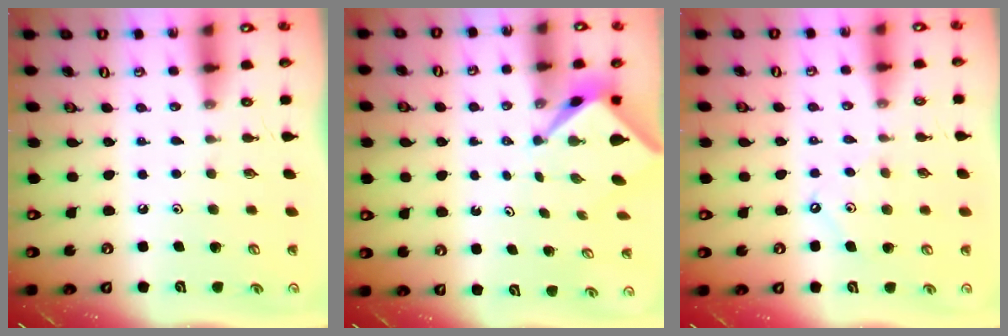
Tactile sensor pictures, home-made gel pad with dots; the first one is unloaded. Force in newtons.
{"total": 2.9, "press": 2.9, "slide": 0.1}
{"total": 5.6, "press": 5.6, "slide": 0.4}